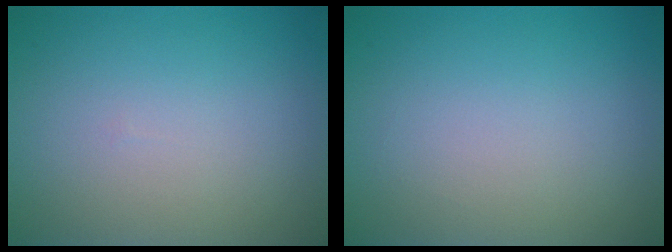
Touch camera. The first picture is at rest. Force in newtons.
{"total": 0.0}